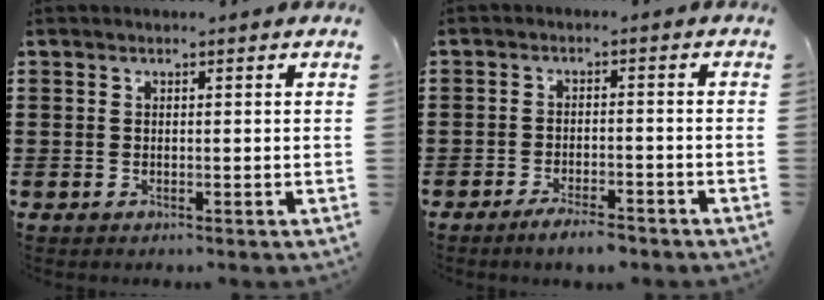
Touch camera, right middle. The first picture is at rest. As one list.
[{"total": 3.4, "force": [-3.0, 0.4, 1.7], "torque": [-0.027, 0.003, -0.056]}]